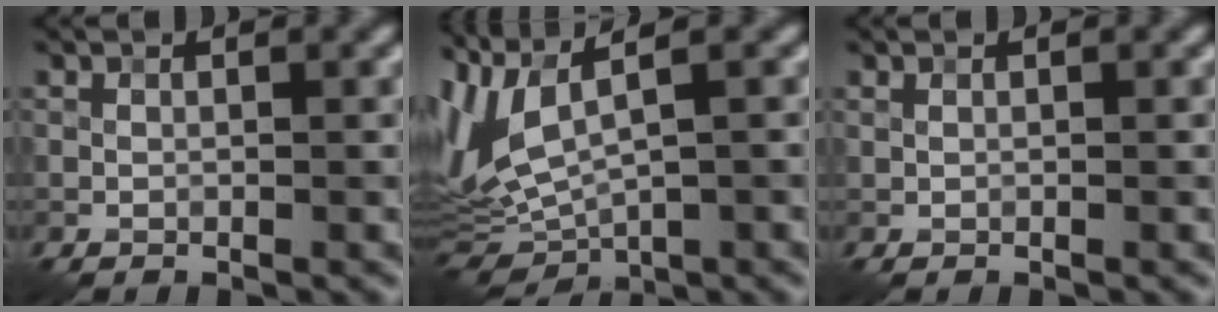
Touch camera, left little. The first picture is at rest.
{"total": 8.0, "force": [2.1, 2.7, 7.3], "torque": [-0.166, 0.005, 0.046]}
{"total": 0.0}